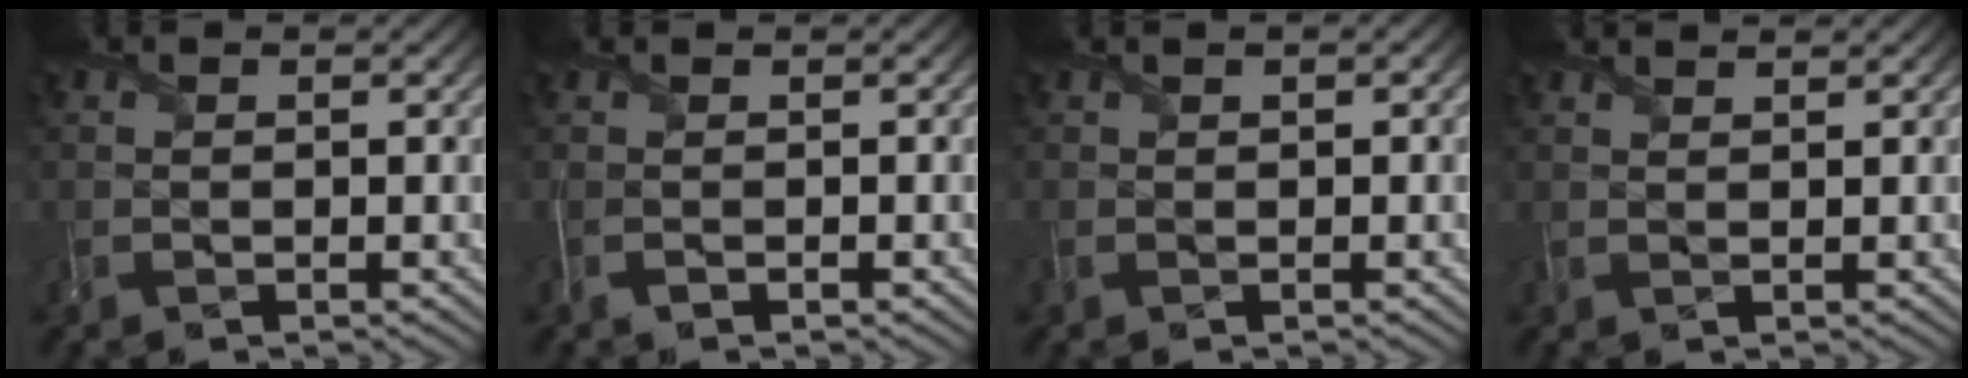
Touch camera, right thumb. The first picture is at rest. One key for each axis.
{"total": 1.0, "fx": -0.5, "fy": 0.1, "fz": 0.9, "tx": -0.023, "ty": 0.000, "tz": -0.011}
{"total": 1.7, "fx": 0.1, "fy": 1.0, "fz": 1.3, "tx": -0.030, "ty": 0.001, "tz": 0.002}
{"total": 1.4, "fx": 1.3, "fy": 0.1, "fz": 0.5, "tx": -0.020, "ty": -0.002, "tz": 0.021}